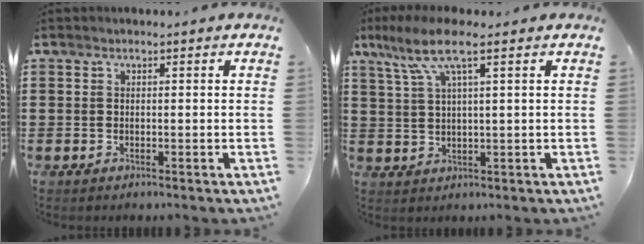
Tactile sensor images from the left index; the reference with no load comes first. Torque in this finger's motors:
{"motor_torque": [1.23, -0.91, 0.70, 0.19]}